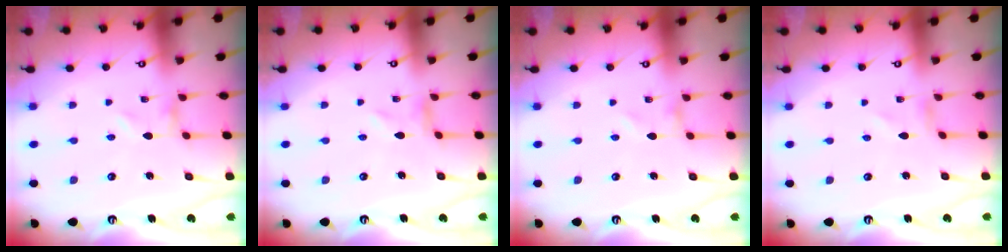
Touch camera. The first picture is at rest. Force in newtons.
{"total": 0.0}
{"total": 0.0}
{"total": 1.2, "press": 1.1, "slide": 0.1}